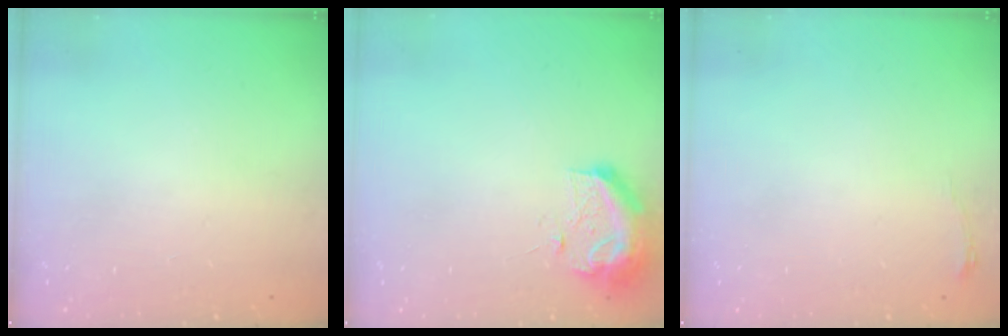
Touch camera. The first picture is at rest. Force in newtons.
{"total": 10.2, "press": 10.2, "slide": 0.3}
{"total": 3.4, "press": 3.4, "slide": 0.5}